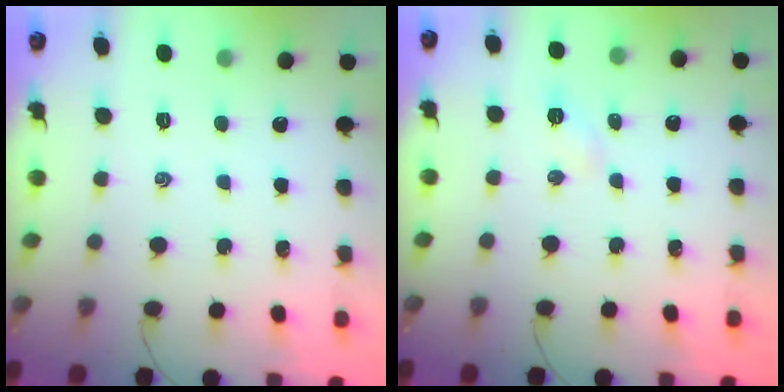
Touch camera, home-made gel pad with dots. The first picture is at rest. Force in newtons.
{"total": 3.3, "press": 3.2, "slide": 1.1}